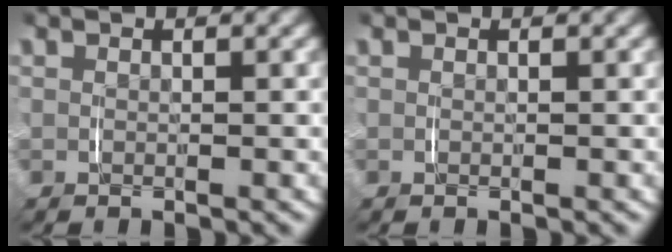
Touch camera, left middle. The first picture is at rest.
{"total": 0.0}